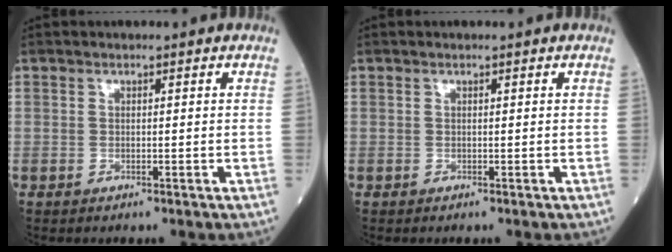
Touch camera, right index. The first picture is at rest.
{"total": 0.0}